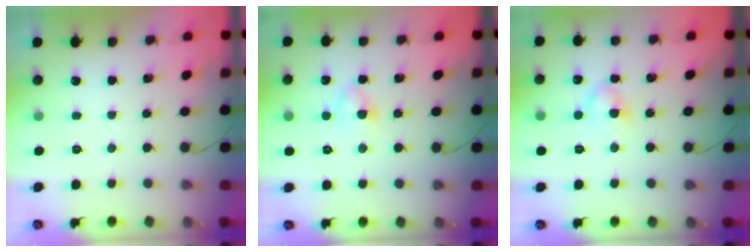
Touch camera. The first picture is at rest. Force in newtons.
{"total": 3.2, "press": 3.0, "slide": 1.1}
{"total": 3.5, "press": 3.3, "slide": 1.4}